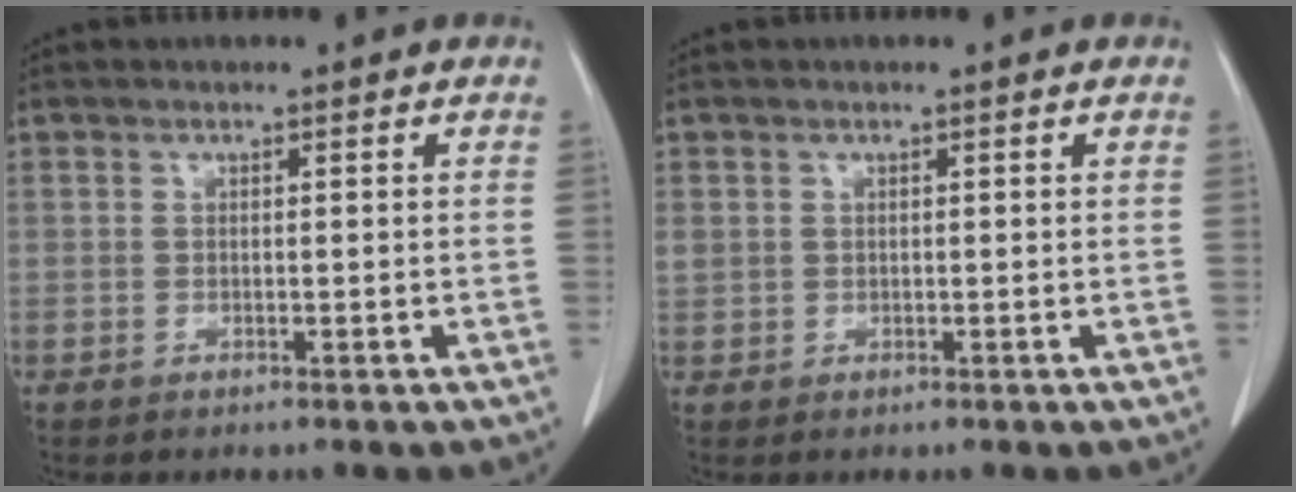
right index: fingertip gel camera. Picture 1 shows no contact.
{"total": 2.2, "force": [0.6, 2.0, 0.6], "torque": [-0.019, 0.016, 0.018]}